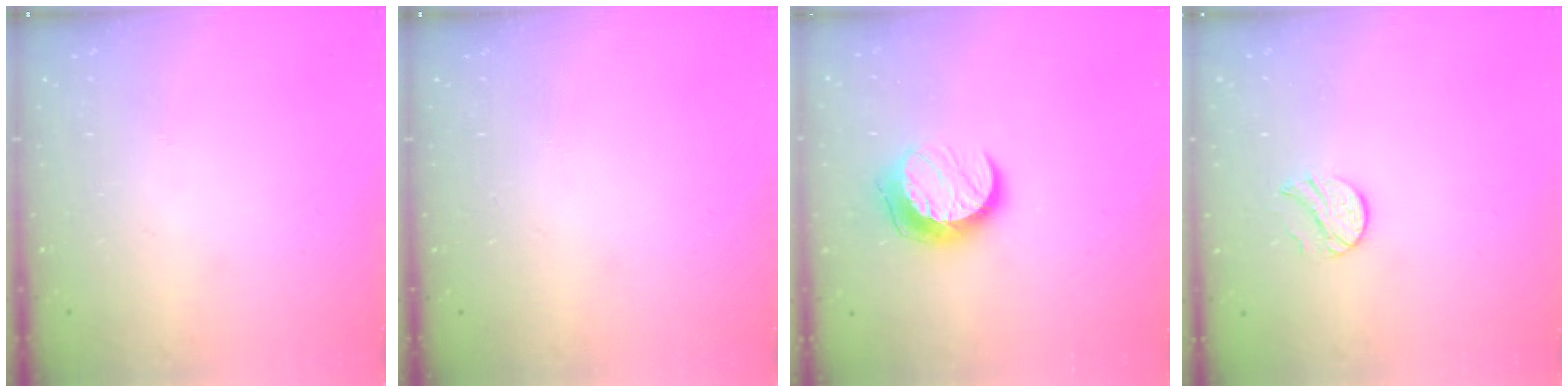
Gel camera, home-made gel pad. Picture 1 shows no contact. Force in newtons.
{"total": 0.0}
{"total": 10.5, "press": 10.5, "slide": 0.4}
{"total": 8.6, "press": 8.5, "slide": 0.6}